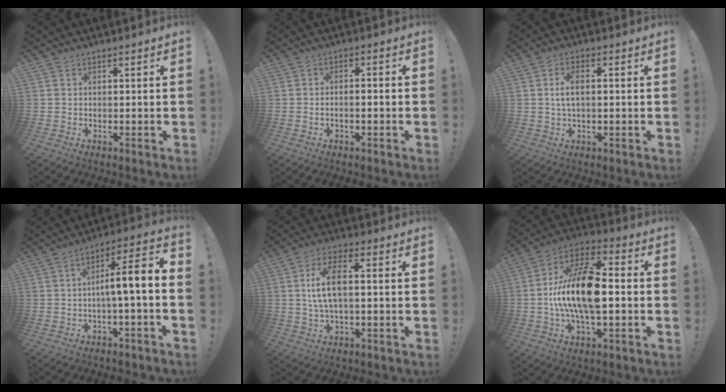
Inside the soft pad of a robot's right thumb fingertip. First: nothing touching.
{"total": 2.1, "force": [-1.3, 0.5, 1.5], "torque": [-0.024, 0.007, -0.022]}
{"total": 5.1, "force": [0.5, 2.4, 4.4], "torque": [-0.067, 0.006, 0.007]}
{"total": 9.0, "force": [-0.6, 0.5, 9.0], "torque": [-0.139, -0.005, -0.020]}
{"total": 11.0, "force": [0.9, 4.9, 9.8], "torque": [-0.192, 0.008, 0.014]}
{"total": 18.7, "force": [-1.3, 8.6, 16.5], "torque": [-0.304, 0.008, -0.020]}